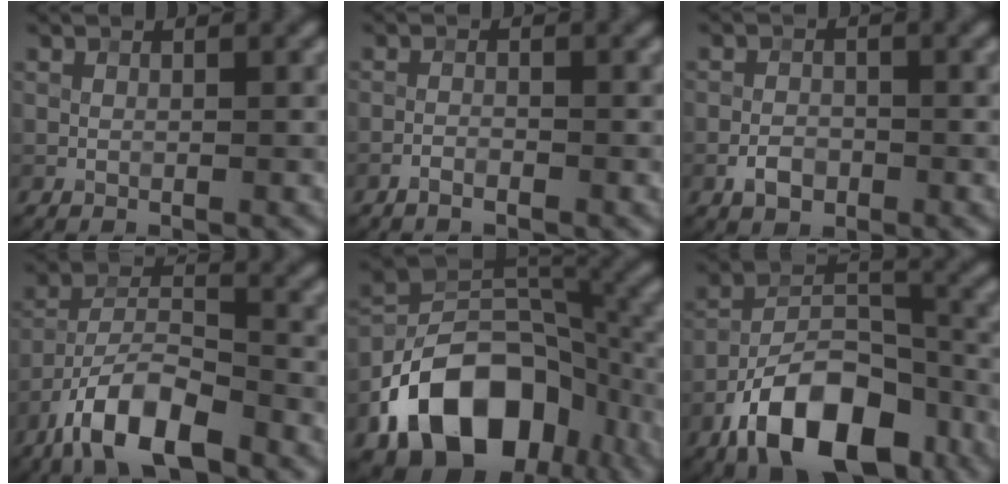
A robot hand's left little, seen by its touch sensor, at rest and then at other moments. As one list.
[{"total": 1.4, "force": [-1.2, 0.3, 0.6], "torque": [0.005, 0.005, -0.027]}, {"total": 2.0, "force": [-1.3, 1.3, 0.9], "torque": [-0.010, 0.001, -0.028]}, {"total": 8.5, "force": [-6.0, 2.7, 5.4], "torque": [-0.090, 0.007, -0.117]}, {"total": 13.8, "force": [-7.0, 8.7, 8.1], "torque": [-0.135, 0.002, -0.128]}, {"total": 12.2, "force": [-7.4, 5.9, 7.7], "torque": [-0.134, 0.000, -0.134]}]